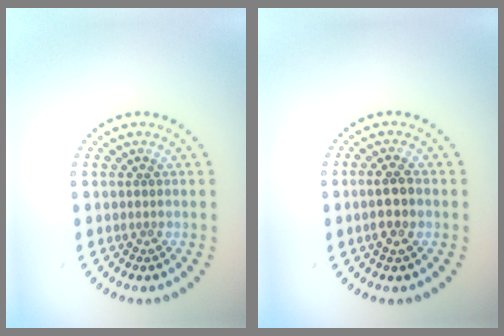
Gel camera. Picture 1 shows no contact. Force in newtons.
{"total": 2.6, "press": 2.4, "slide": 1.0}